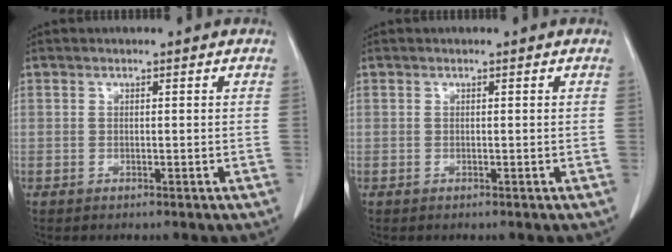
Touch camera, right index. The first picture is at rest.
{"total": 0.0}